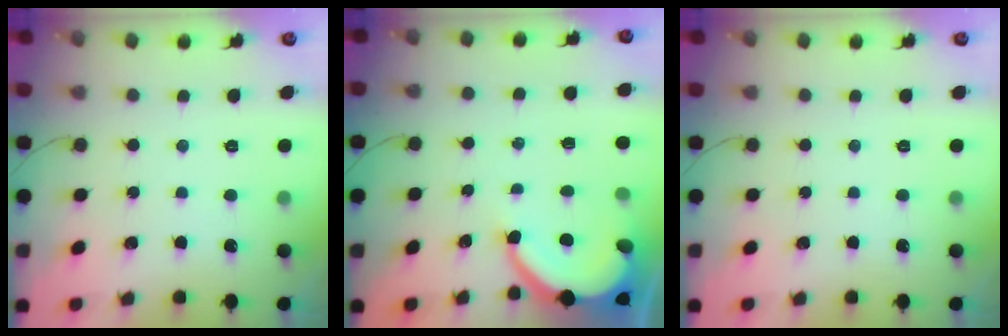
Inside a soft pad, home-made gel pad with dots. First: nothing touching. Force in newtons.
{"total": 7.3, "press": 7.3, "slide": 0.8}
{"total": 0.0}